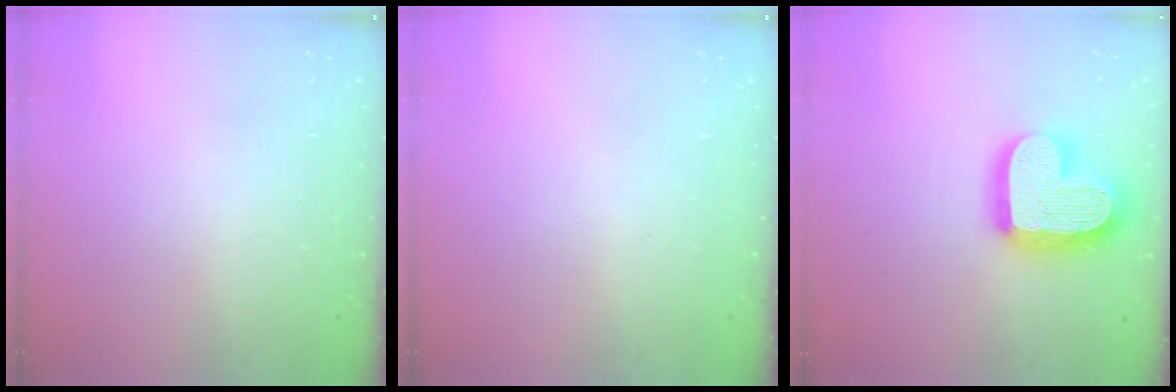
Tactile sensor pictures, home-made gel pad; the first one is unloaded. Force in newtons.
{"total": 0.0}
{"total": 20.7, "press": 20.7, "slide": 1.7}